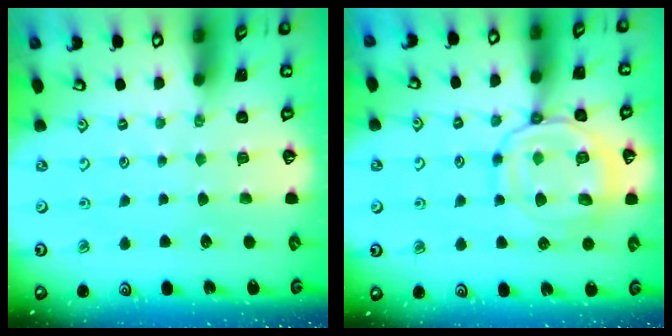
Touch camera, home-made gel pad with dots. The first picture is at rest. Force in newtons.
{"total": 14.2, "press": 14.2, "slide": 1.3}